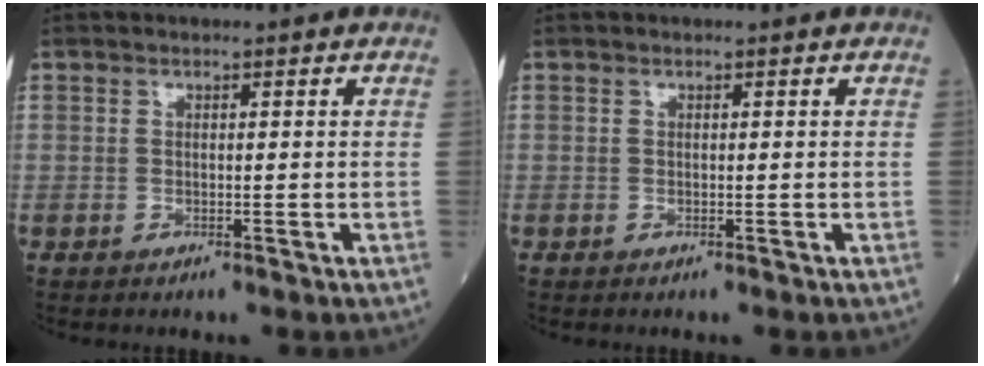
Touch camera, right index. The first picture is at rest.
{"total": 0.0}